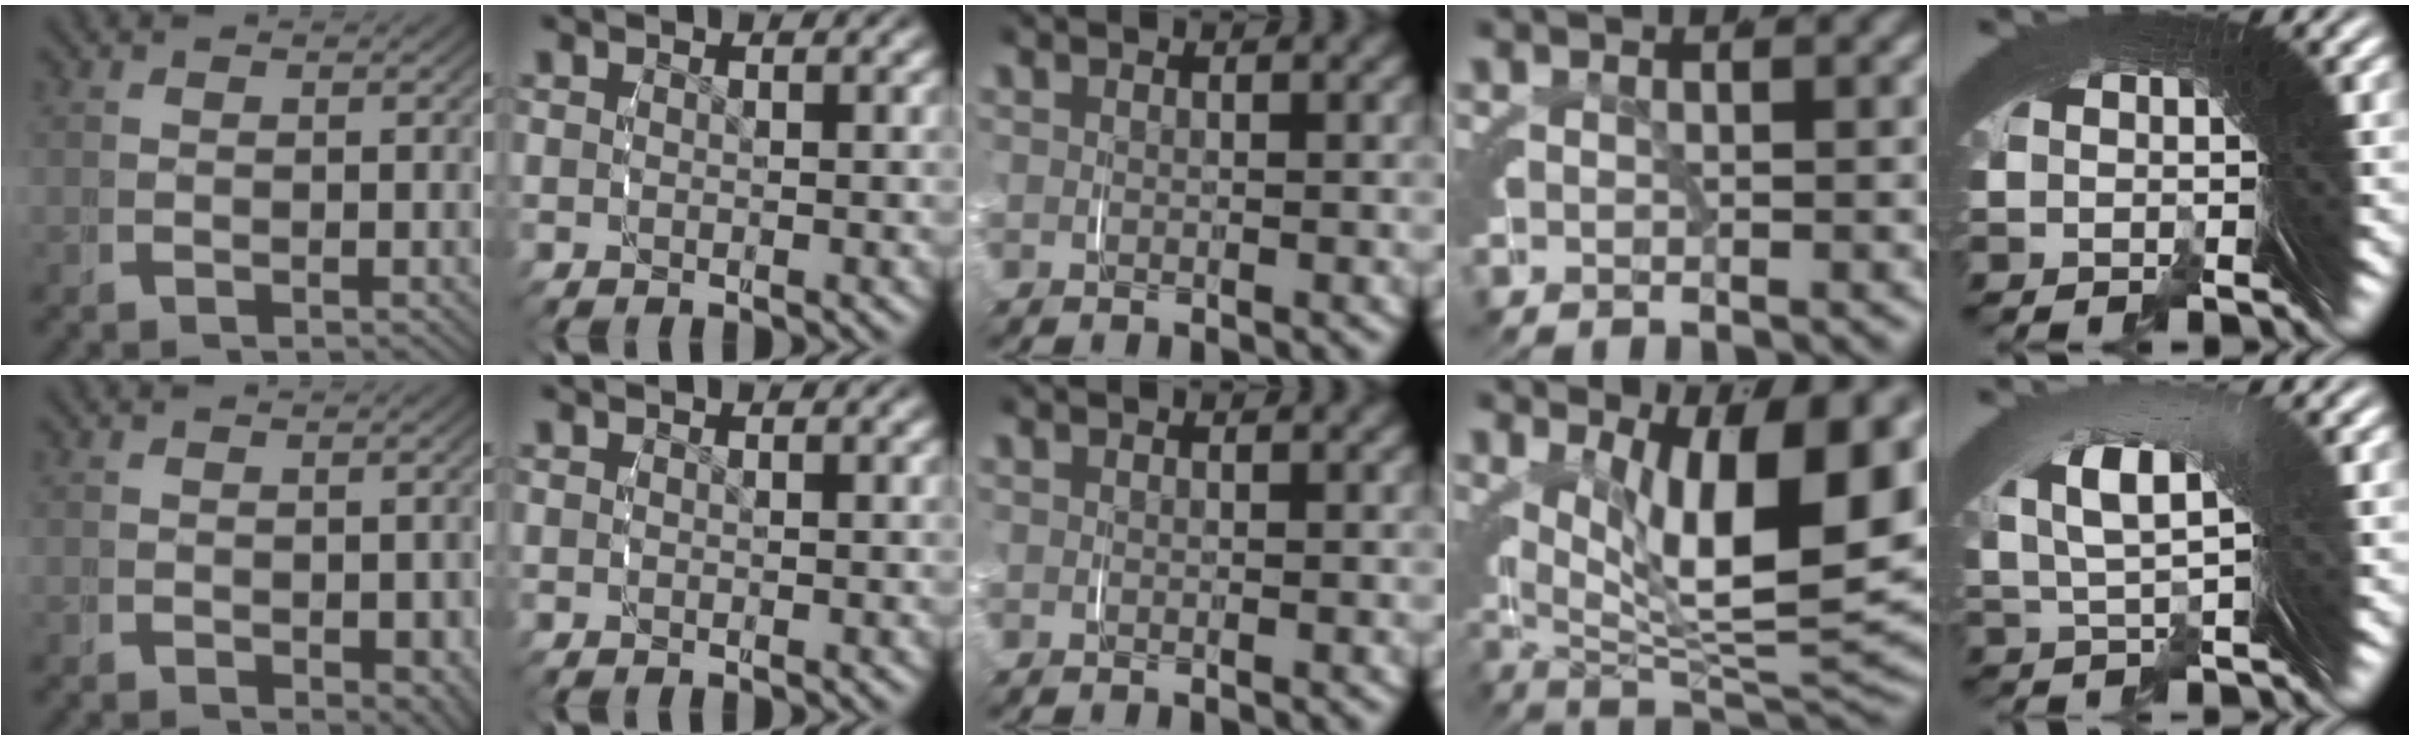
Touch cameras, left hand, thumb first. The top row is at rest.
{"thumb": {"total": 2.1, "force": [0.0, 1.3, 1.6], "torque": [-0.020, -0.017, 0.007]}, "ring": {"total": 14.0, "force": [2.2, 6.3, 12.3], "torque": [-0.169, -0.009, 0.046]}, "little": {"total": 3.4, "force": [1.2, 0.5, 3.2], "torque": [-0.053, 0.016, 0.016]}}